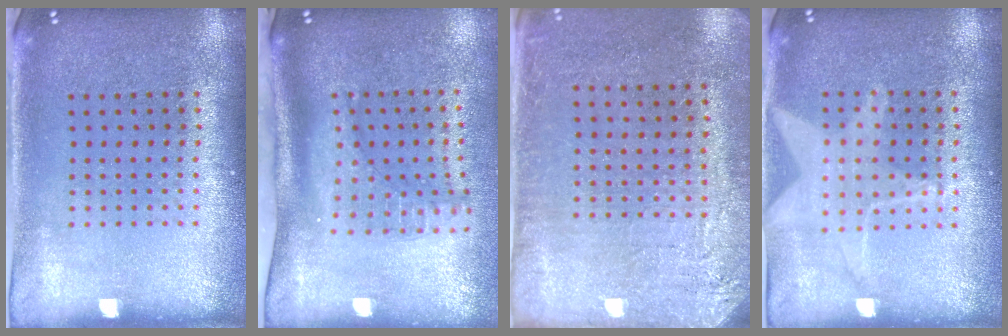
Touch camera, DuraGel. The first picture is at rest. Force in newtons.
{"total": 2.1, "press": 1.4, "slide": 1.6}
{"total": 2.8, "press": 2.6, "slide": 1.1}
{"total": 1.4, "press": 1.4, "slide": 0.5}